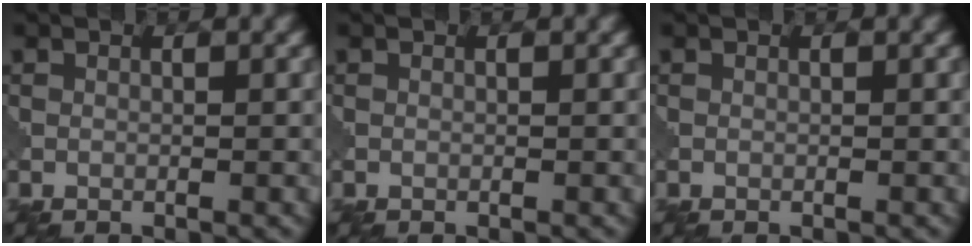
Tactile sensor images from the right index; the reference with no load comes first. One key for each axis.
{"total": 0.0}
{"total": 0.0}